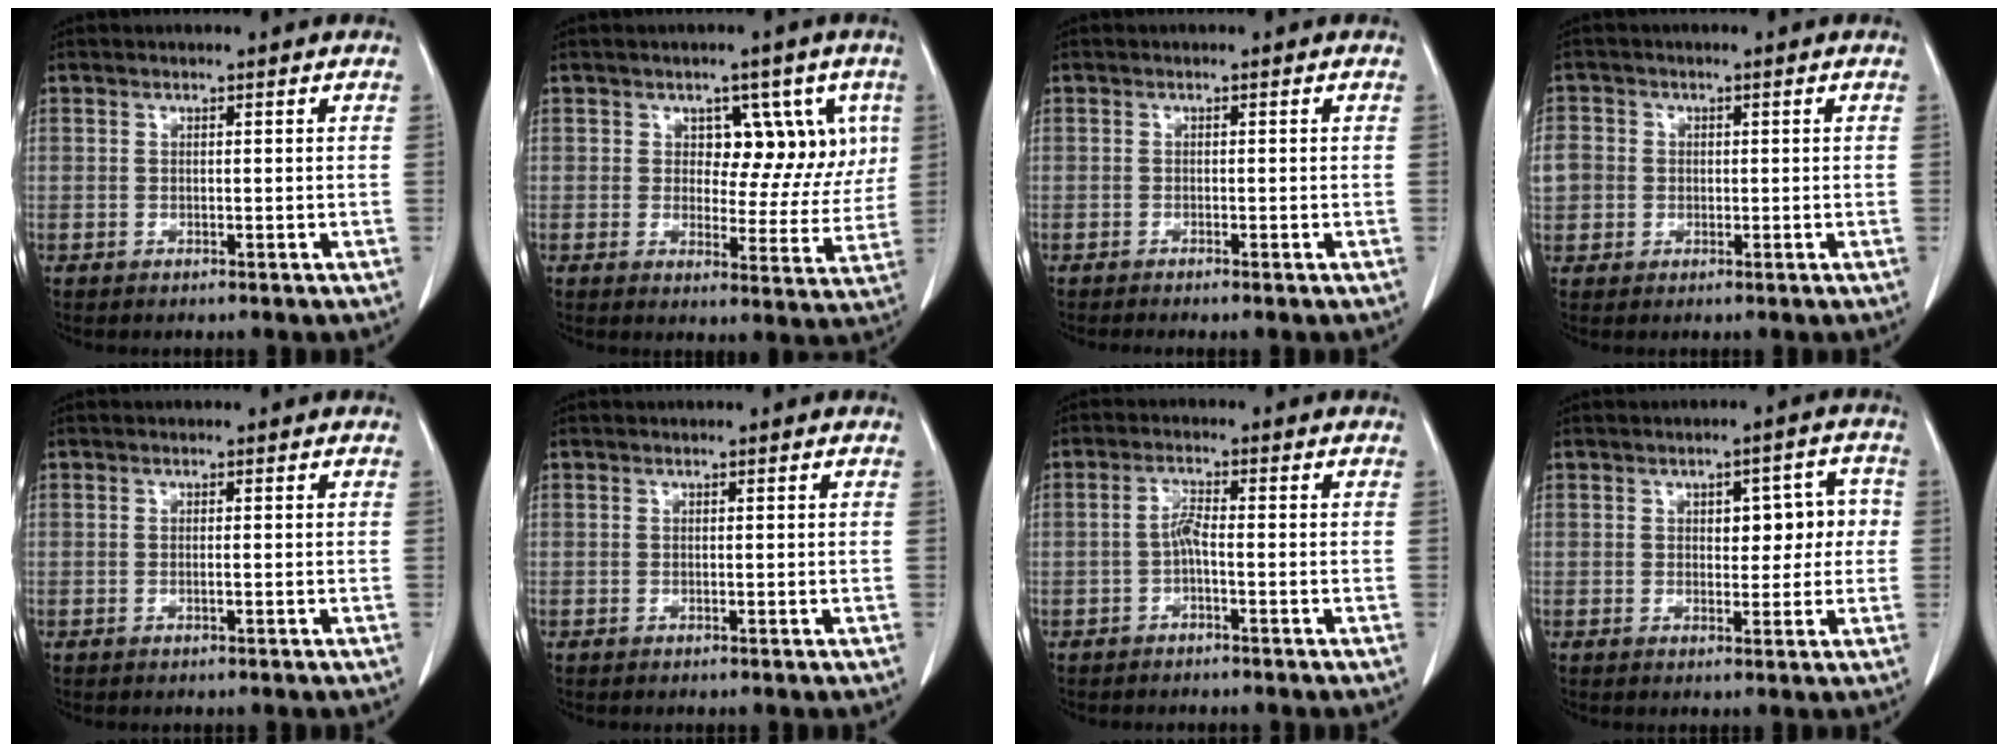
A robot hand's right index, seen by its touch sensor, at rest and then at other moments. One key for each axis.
{"total": 8.4, "fx": 3.1, "fy": 5.4, "fz": 5.6, "tx": -0.047, "ty": 0.013, "tz": 0.044}
{"total": 1.3, "fx": -1.1, "fy": -0.2, "fz": 0.7, "tx": -0.013, "ty": 0.000, "tz": -0.016}
{"total": 6.4, "fx": 0.1, "fy": 6.1, "fz": 2.1, "tx": -0.070, "ty": 0.020, "tz": 0.007}
{"total": 0.5, "fx": -0.2, "fy": 0.0, "fz": 0.5, "tx": -0.011, "ty": 0.000, "tz": -0.003}
{"total": 0.0}
{"total": 2.4, "fx": -0.9, "fy": 0.3, "fz": 2.2, "tx": -0.044, "ty": 0.005, "tz": -0.018}
{"total": 5.6, "fx": 0.7, "fy": 3.0, "fz": 4.7, "tx": -0.049, "ty": 0.026, "tz": 0.013}